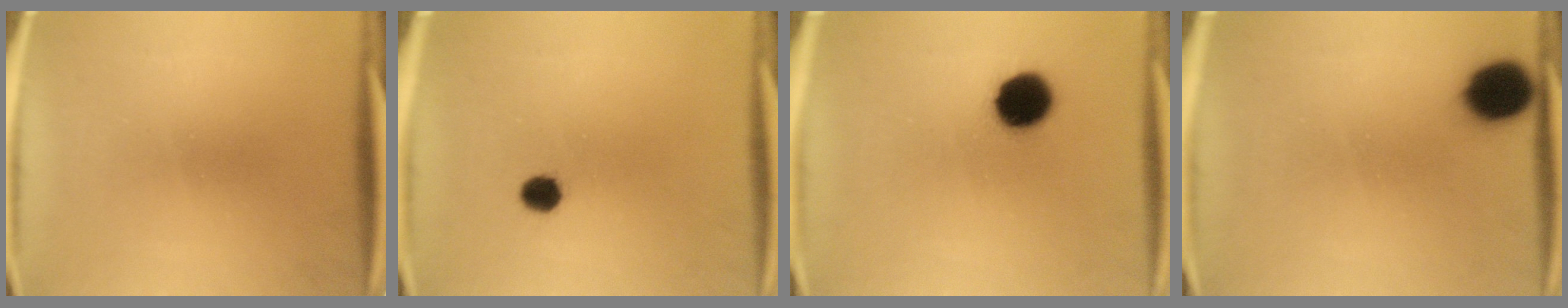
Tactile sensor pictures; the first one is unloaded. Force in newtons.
{"total": 3.1}
{"total": 9.5}
{"total": 8.5}